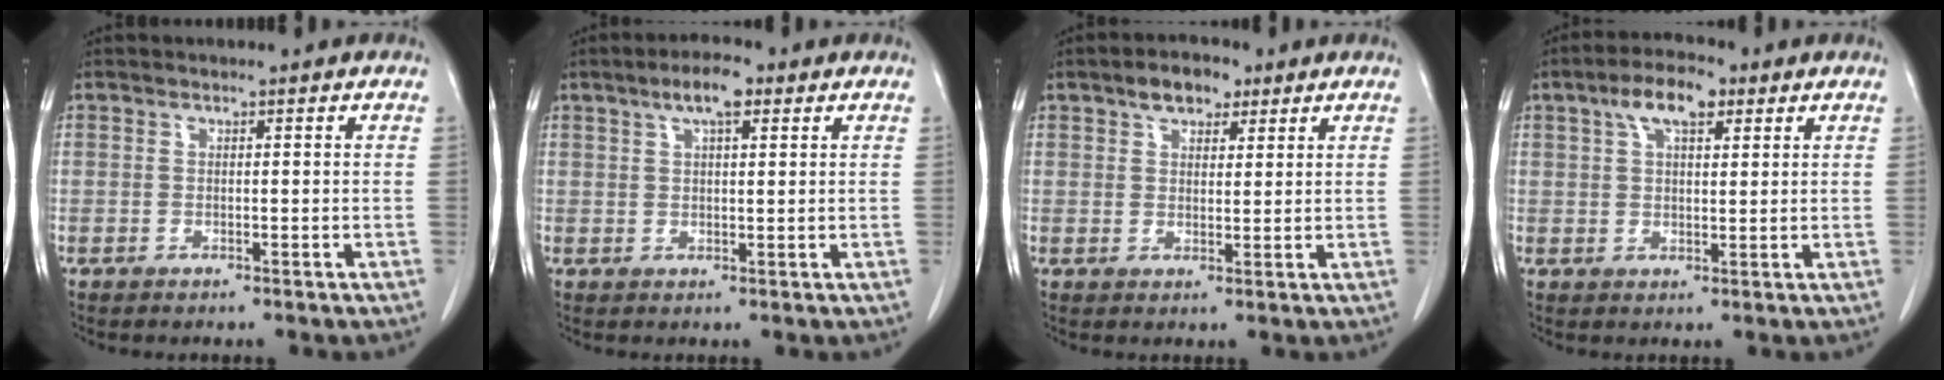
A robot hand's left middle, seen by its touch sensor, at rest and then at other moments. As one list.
[{"total": 4.6, "force": [2.6, 1.3, 3.6], "torque": [-0.068, 0.010, 0.042]}, {"total": 4.6, "force": [2.9, 2.5, 2.6], "torque": [-0.042, 0.014, 0.048]}, {"total": 6.2, "force": [3.2, 2.5, 4.6], "torque": [-0.089, 0.019, 0.054]}]